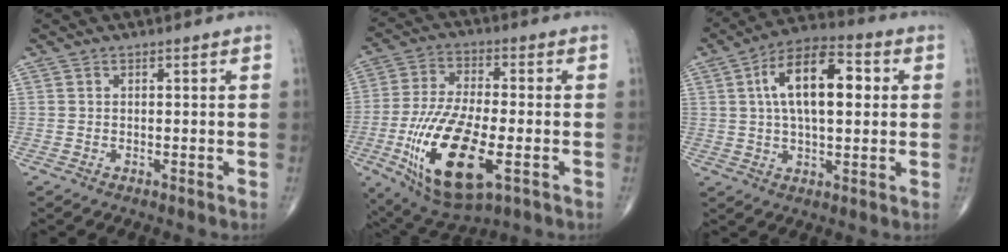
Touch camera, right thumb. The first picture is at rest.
{"total": 19.4, "force": [-6.0, 7.6, 16.8], "torque": [-0.339, -0.003, -0.093]}
{"total": 15.1, "force": [2.9, 7.2, 13.0], "torque": [-0.208, 0.018, 0.043]}